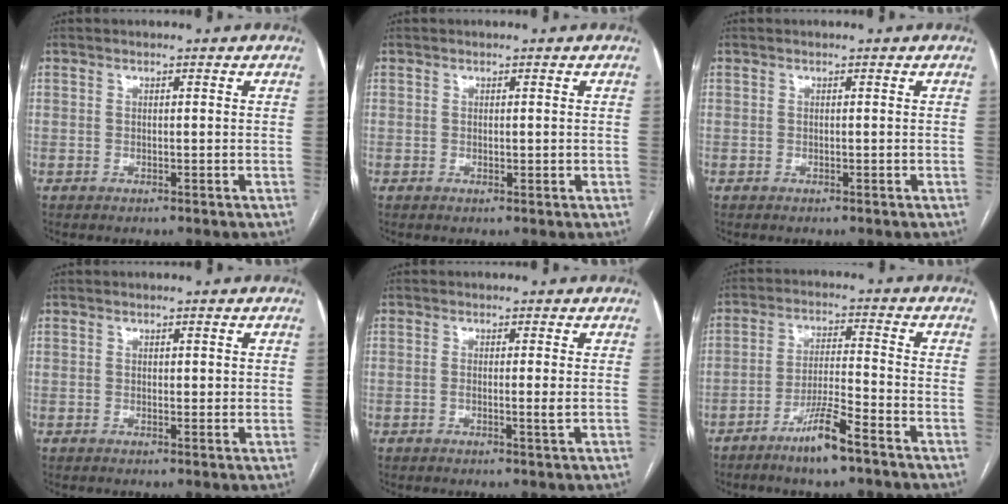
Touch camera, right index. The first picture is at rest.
{"total": 0.8, "force": [0.1, 0.4, 0.6], "torque": [-0.008, -0.002, 0.004]}
{"total": 0.0}
{"total": 1.4, "force": [0.5, 0.7, 1.1], "torque": [-0.011, -0.001, 0.006]}
{"total": 1.7, "force": [-0.1, -0.2, 1.7], "torque": [-0.030, -0.003, -0.004]}
{"total": 7.6, "force": [-5.2, 0.3, 5.5], "torque": [-0.107, -0.009, -0.098]}